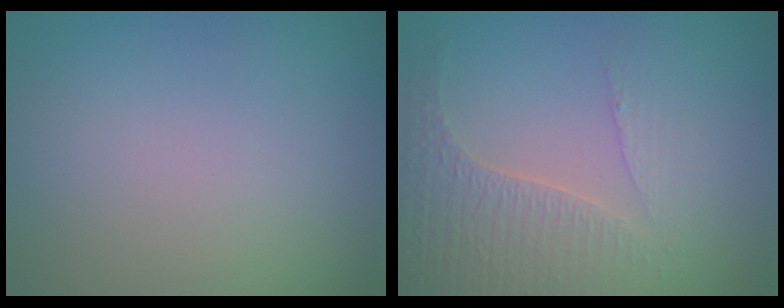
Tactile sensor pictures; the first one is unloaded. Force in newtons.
{"total": 3.4, "press": 3.2, "slide": 1.4}